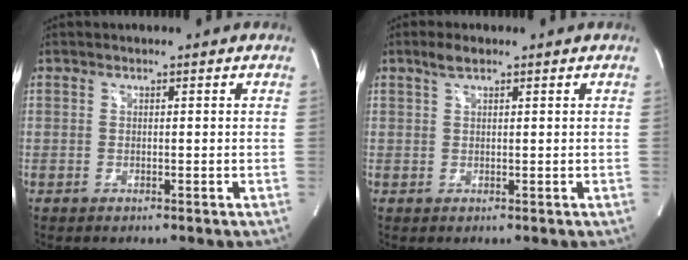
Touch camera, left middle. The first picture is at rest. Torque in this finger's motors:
{"motor_torque": [0.11, 0.01, -0.12, 0.03]}